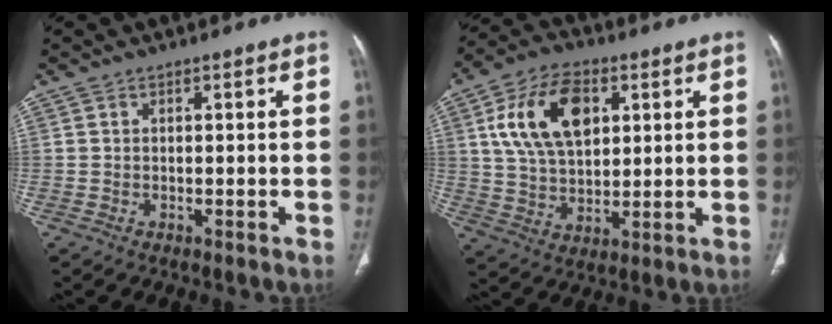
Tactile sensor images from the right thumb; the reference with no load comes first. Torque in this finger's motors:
{"motor_torque": [0.84, 2.68, 0.55, 0.00, 0.09]}